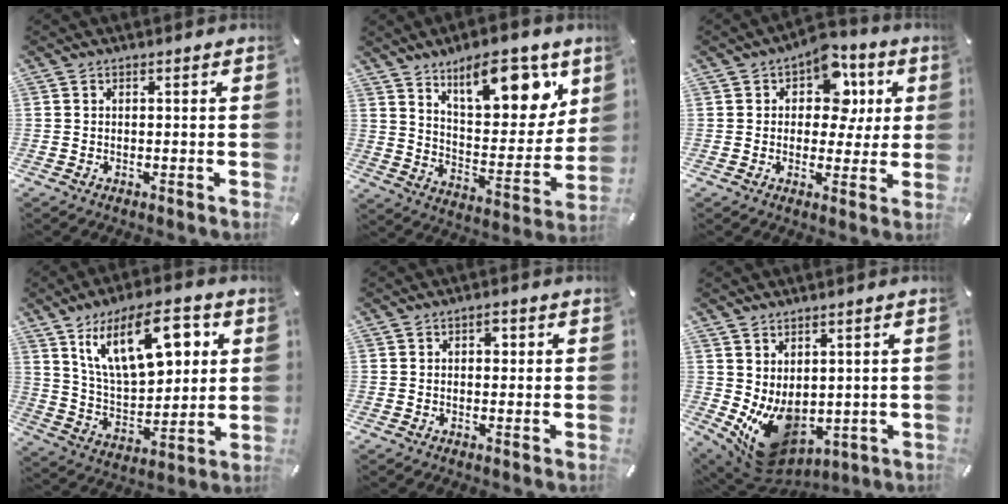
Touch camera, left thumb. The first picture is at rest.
{"total": 17.0, "force": [11.6, 7.1, 10.1], "torque": [-0.117, -0.080, 0.192]}
{"total": 11.2, "force": [3.8, 8.2, 6.5], "torque": [-0.083, -0.017, 0.066]}
{"total": 19.9, "force": [9.5, 10.0, 14.3], "torque": [-0.258, -0.020, 0.159]}
{"total": 1.9, "force": [0.4, 1.2, 1.3], "torque": [-0.013, 0.001, 0.002]}
{"total": 11.8, "force": [-2.1, 8.8, 7.6], "torque": [-0.121, -0.013, -0.024]}